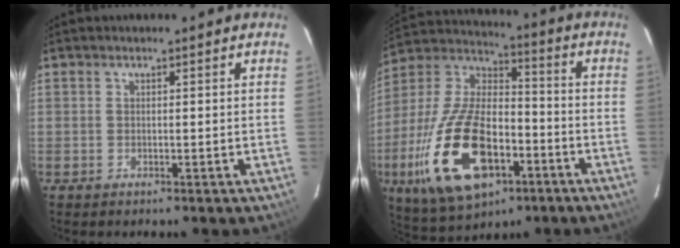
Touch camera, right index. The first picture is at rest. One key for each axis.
{"total": 23.7, "fx": -9.2, "fy": 12.1, "fz": 18.2, "tx": -0.389, "ty": -0.017, "tz": -0.154}